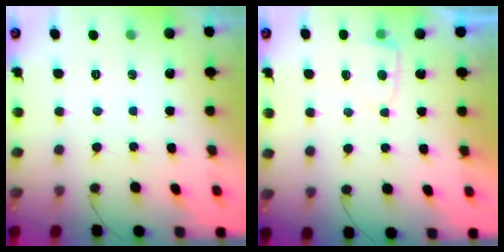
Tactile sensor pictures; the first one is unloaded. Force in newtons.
{"total": 2.8, "press": 2.8, "slide": 0.4}